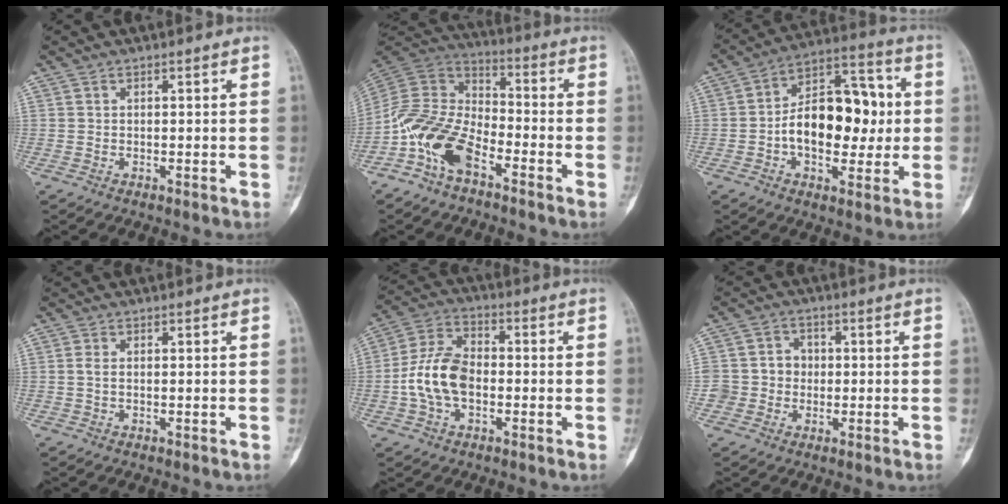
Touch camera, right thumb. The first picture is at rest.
{"total": 13.7, "force": [-6.7, 7.7, 9.2], "torque": [-0.176, 0.058, -0.141]}
{"total": 17.3, "force": [-0.7, 10.4, 13.8], "torque": [-0.174, 0.035, -0.016]}
{"total": 1.2, "force": [0.0, 0.6, 1.1], "torque": [-0.026, -0.001, 0.000]}
{"total": 11.3, "force": [-1.8, 7.1, 8.6], "torque": [-0.168, 0.031, -0.041]}
{"total": 5.8, "force": [-0.6, 5.6, 1.5], "torque": [0.005, 0.018, -0.015]}